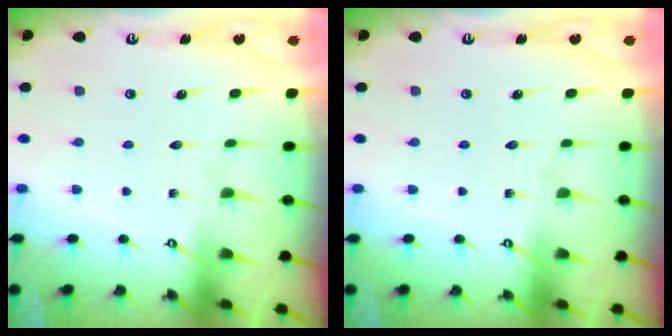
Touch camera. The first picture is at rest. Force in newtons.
{"total": 0.0}